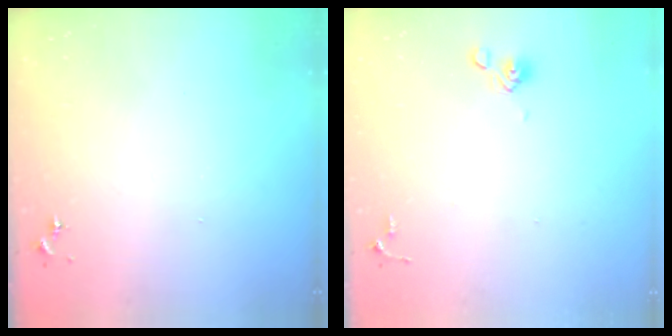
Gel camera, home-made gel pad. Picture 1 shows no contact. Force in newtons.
{"total": 6.3, "press": 6.0, "slide": 2.1}